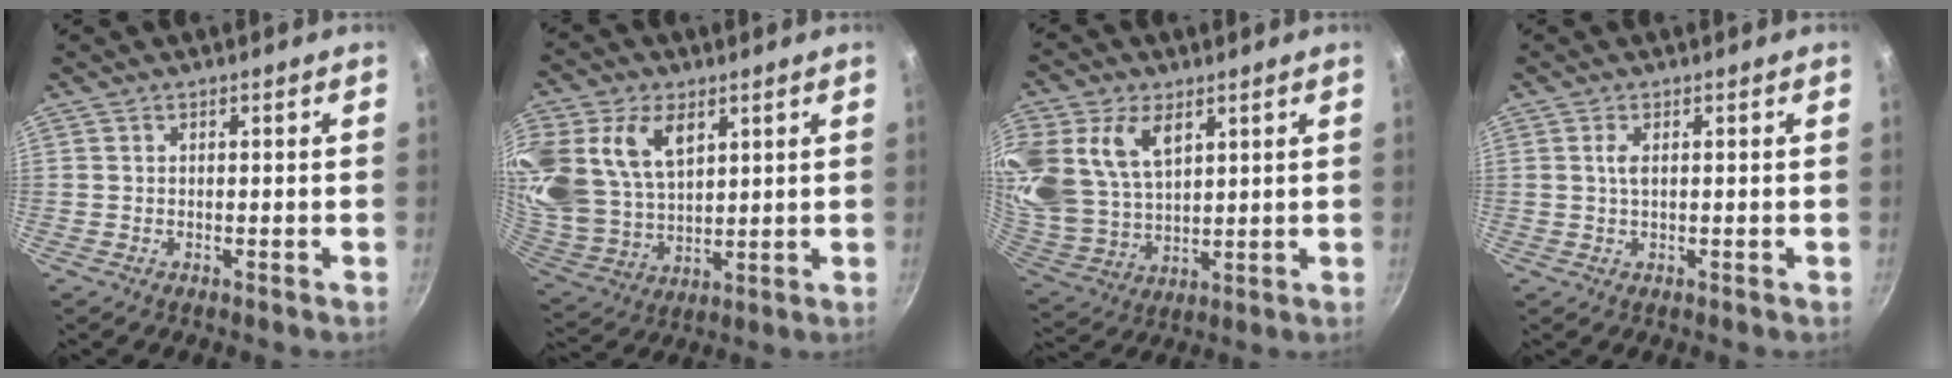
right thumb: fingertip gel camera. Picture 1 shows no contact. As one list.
[{"total": 20.7, "force": [8.2, 13.7, 13.1], "torque": [-0.283, -0.011, 0.169]}, {"total": 19.0, "force": [7.7, 12.4, 12.2], "torque": [-0.263, -0.012, 0.163]}, {"total": 1.8, "force": [0.4, 0.7, 1.6], "torque": [-0.034, 0.001, 0.010]}]